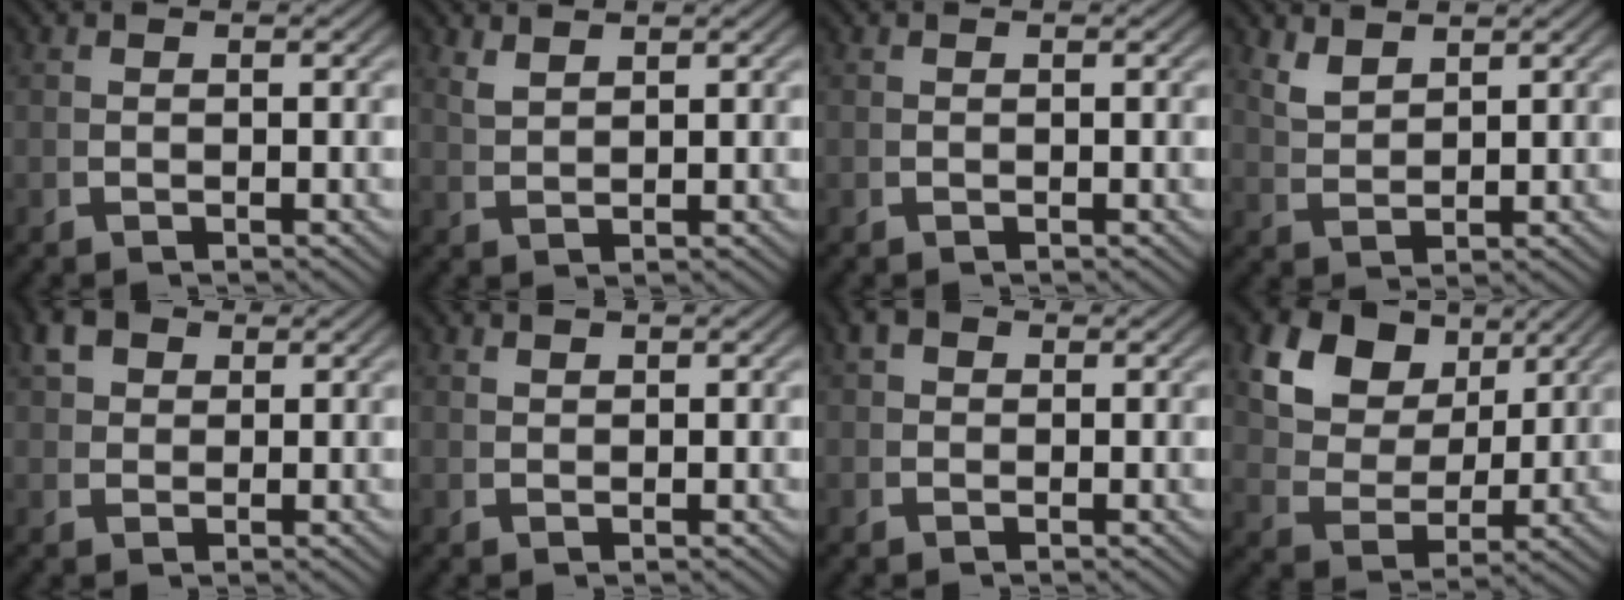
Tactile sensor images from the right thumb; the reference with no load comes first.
{"total": 2.2, "force": [2.1, -0.3, 0.5], "torque": [-0.008, 0.005, 0.052]}
{"total": 0.0}
{"total": 2.8, "force": [2.6, 0.3, 1.1], "torque": [-0.021, 0.000, 0.063]}
{"total": 3.2, "force": [2.3, 1.9, 1.4], "torque": [-0.033, -0.002, 0.045]}
{"total": 1.1, "force": [1.0, -0.2, -0.1], "torque": [0.007, 0.004, 0.025]}
{"total": 2.1, "force": [1.0, 1.6, 0.9], "torque": [-0.024, -0.005, 0.017]}
{"total": 9.8, "force": [3.6, 6.8, 6.1], "torque": [-0.133, -0.013, 0.067]}